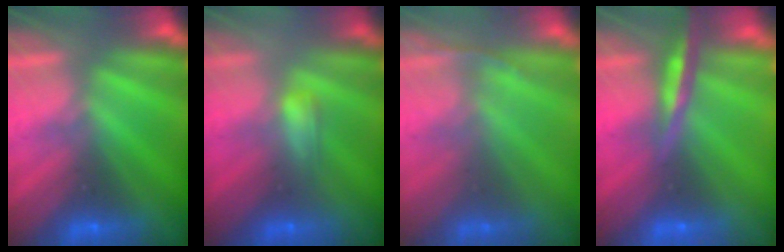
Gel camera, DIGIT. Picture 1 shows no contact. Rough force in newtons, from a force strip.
{"total": 2.1}
{"total": 1.2}
{"total": 7.5}